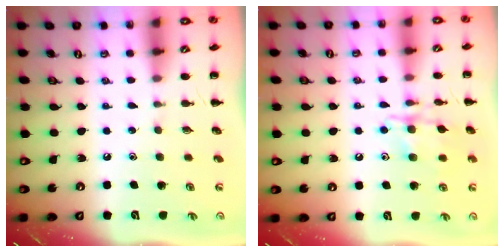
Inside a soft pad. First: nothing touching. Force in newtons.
{"total": 12.2, "press": 12.2, "slide": 0.8}